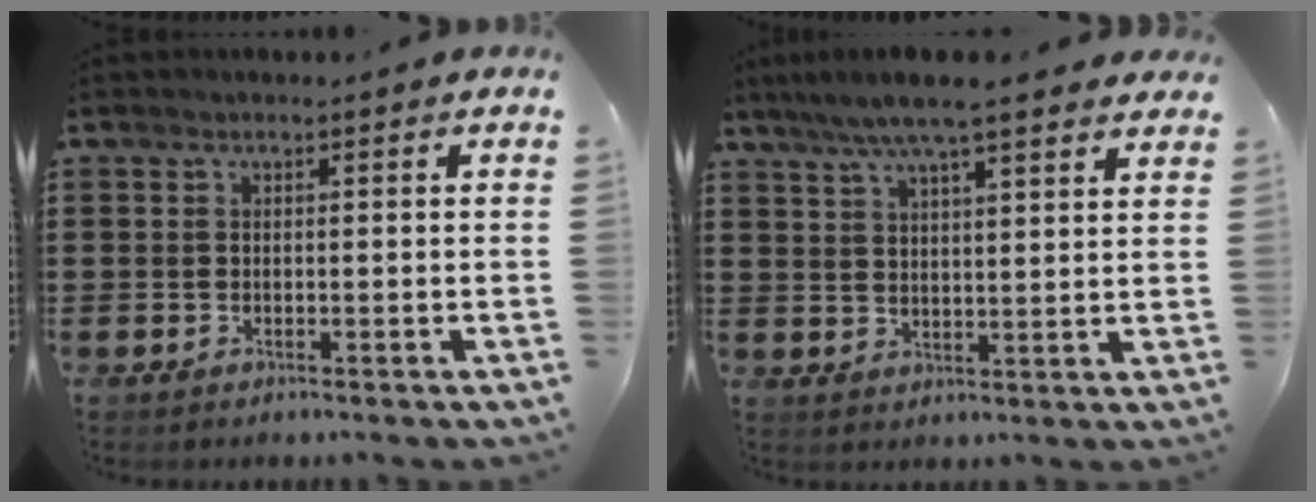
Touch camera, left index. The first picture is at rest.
{"total": 6.5, "force": [5.4, 0.5, 3.5], "torque": [-0.084, -0.012, 0.095]}